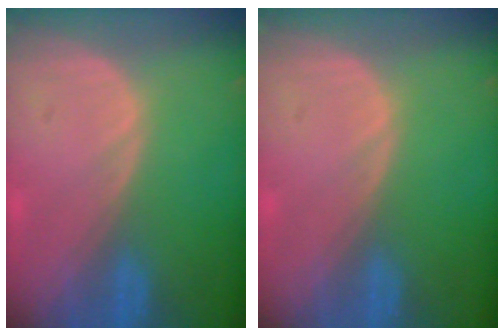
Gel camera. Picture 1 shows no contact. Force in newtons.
{"total": 0.0}